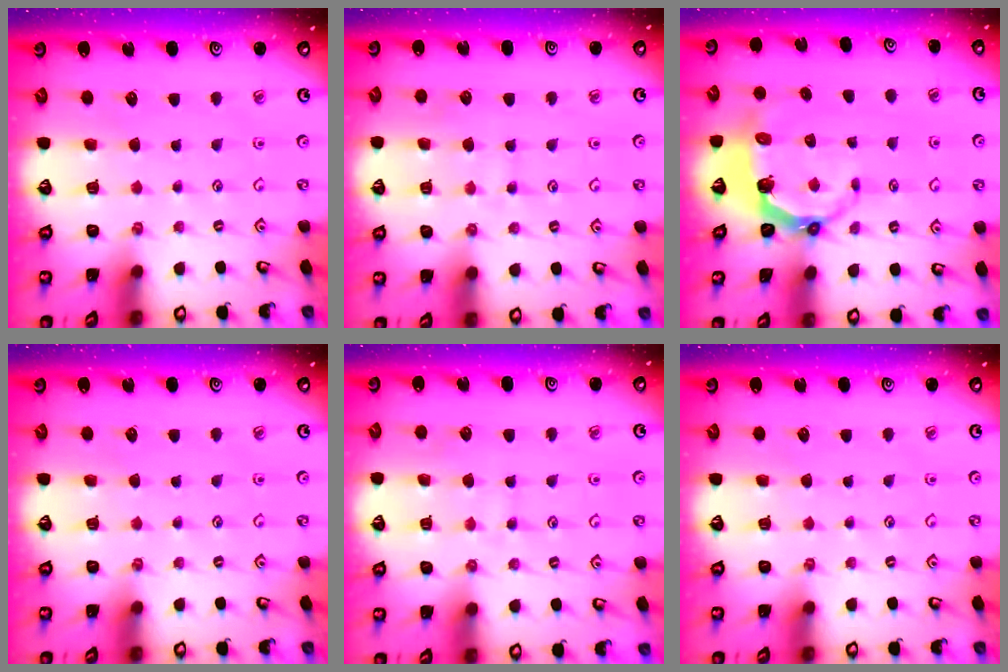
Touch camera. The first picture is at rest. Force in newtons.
{"total": 6.8, "press": 6.8, "slide": 0.6}
{"total": 5.2, "press": 3.8, "slide": 3.5}
{"total": 0.0}
{"total": 6.8, "press": 6.8, "slide": 0.6}
{"total": 0.0}